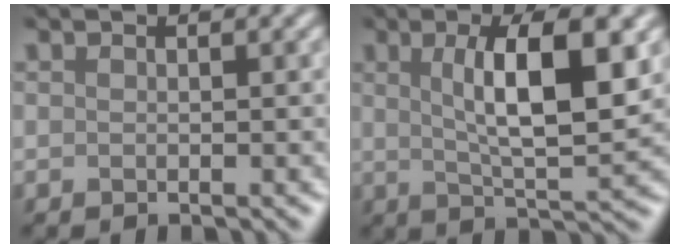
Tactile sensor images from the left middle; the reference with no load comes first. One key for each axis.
{"total": 7.8, "fx": 1.5, "fy": 2.0, "fz": 7.4, "tx": -0.110, "ty": -0.004, "tz": 0.033}